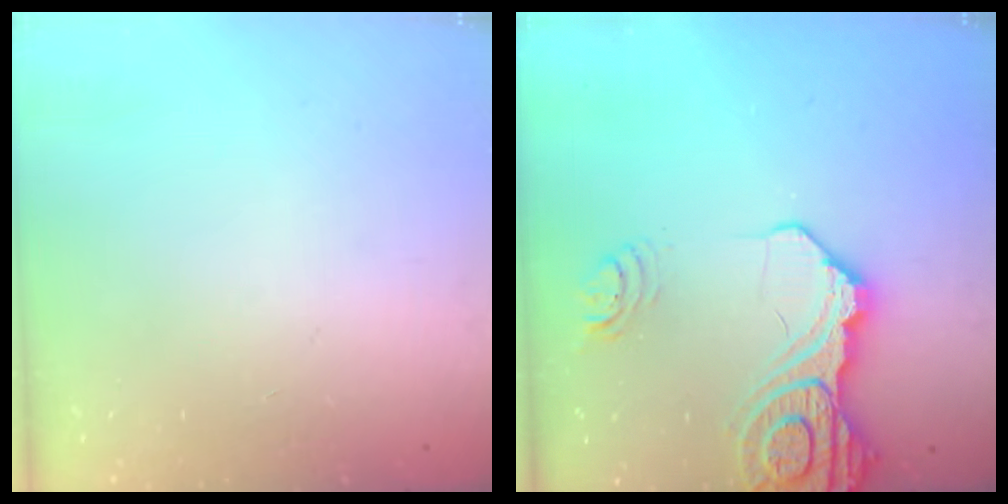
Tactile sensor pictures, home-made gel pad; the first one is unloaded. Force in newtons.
{"total": 19.8, "press": 19.6, "slide": 2.3}